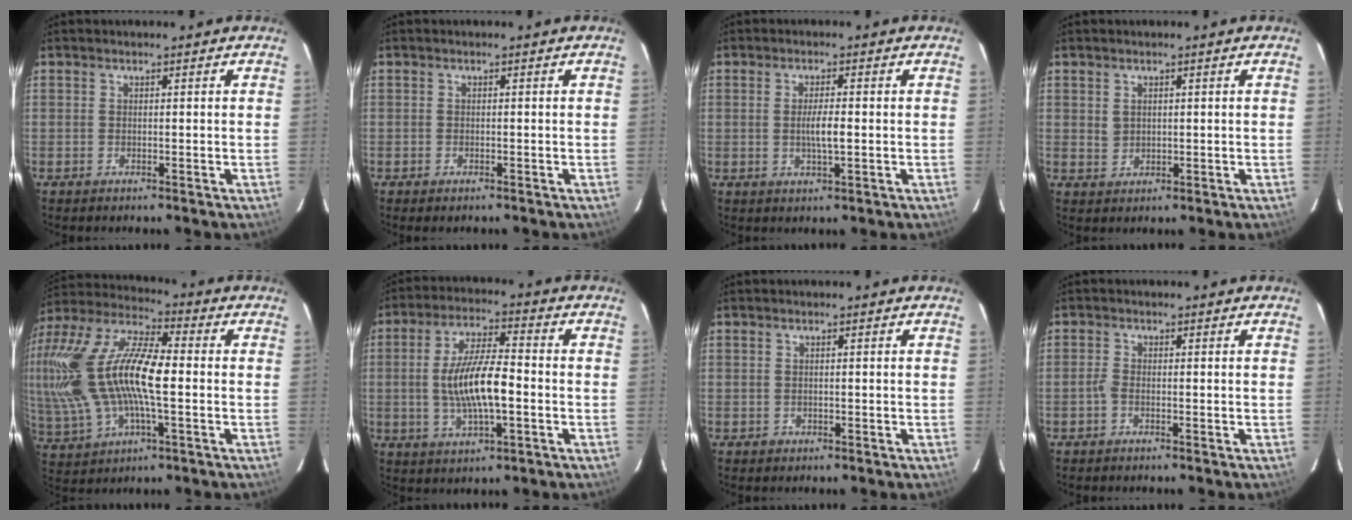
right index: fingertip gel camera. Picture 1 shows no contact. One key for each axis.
{"total": 1.1, "fx": -0.9, "fy": 0.5, "fz": 0.5, "tx": -0.011, "ty": -0.002, "tz": -0.017}
{"total": 3.5, "fx": -0.3, "fy": 0.4, "fz": 3.5, "tx": -0.062, "ty": -0.002, "tz": -0.004}
{"total": 1.9, "fx": 0.6, "fy": 1.7, "fz": 0.6, "tx": -0.007, "ty": 0.004, "tz": 0.015}
{"total": 24.4, "fx": 0.9, "fy": 10.9, "fz": 21.9, "tx": -0.454, "ty": 0.002, "tz": 0.018}
{"total": 11.6, "fx": -1.6, "fy": 3.3, "fz": 11.0, "tx": -0.211, "ty": 0.001, "tz": -0.025}
{"total": 1.0, "fx": -0.4, "fy": 0.9, "fz": 0.1, "tx": 0.003, "ty": 0.002, "tz": -0.002}
{"total": 1.2, "fx": -0.8, "fy": 0.4, "fz": 0.8, "tx": -0.021, "ty": 0.003, "tz": -0.020}